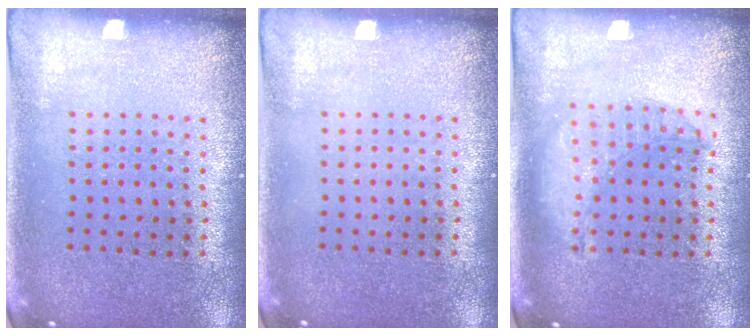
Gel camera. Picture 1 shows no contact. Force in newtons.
{"total": 0.0}
{"total": 1.4, "press": 1.3, "slide": 0.4}